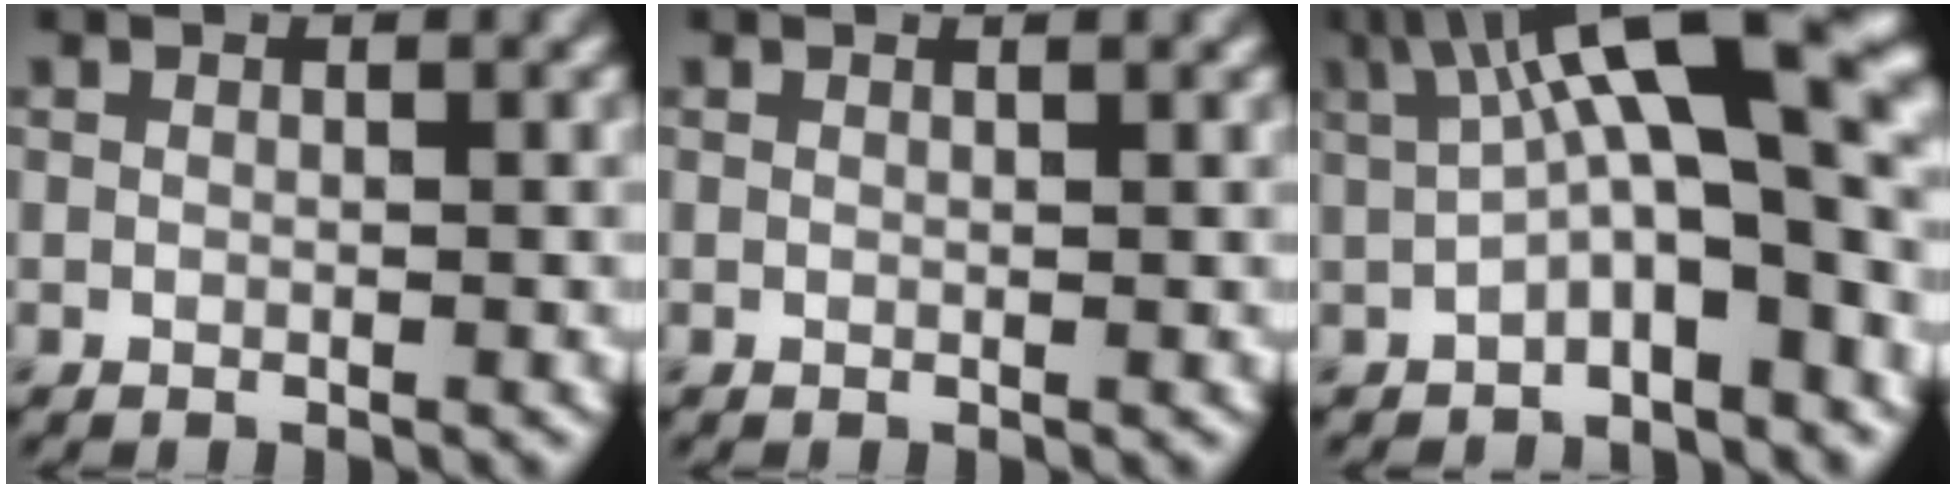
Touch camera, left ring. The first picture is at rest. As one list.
[{"total": 0.8, "force": [0.6, 0.3, 0.5], "torque": [-0.005, 0.002, 0.003]}, {"total": 12.3, "force": [2.1, 4.0, 11.4], "torque": [-0.156, 0.026, 0.025]}]